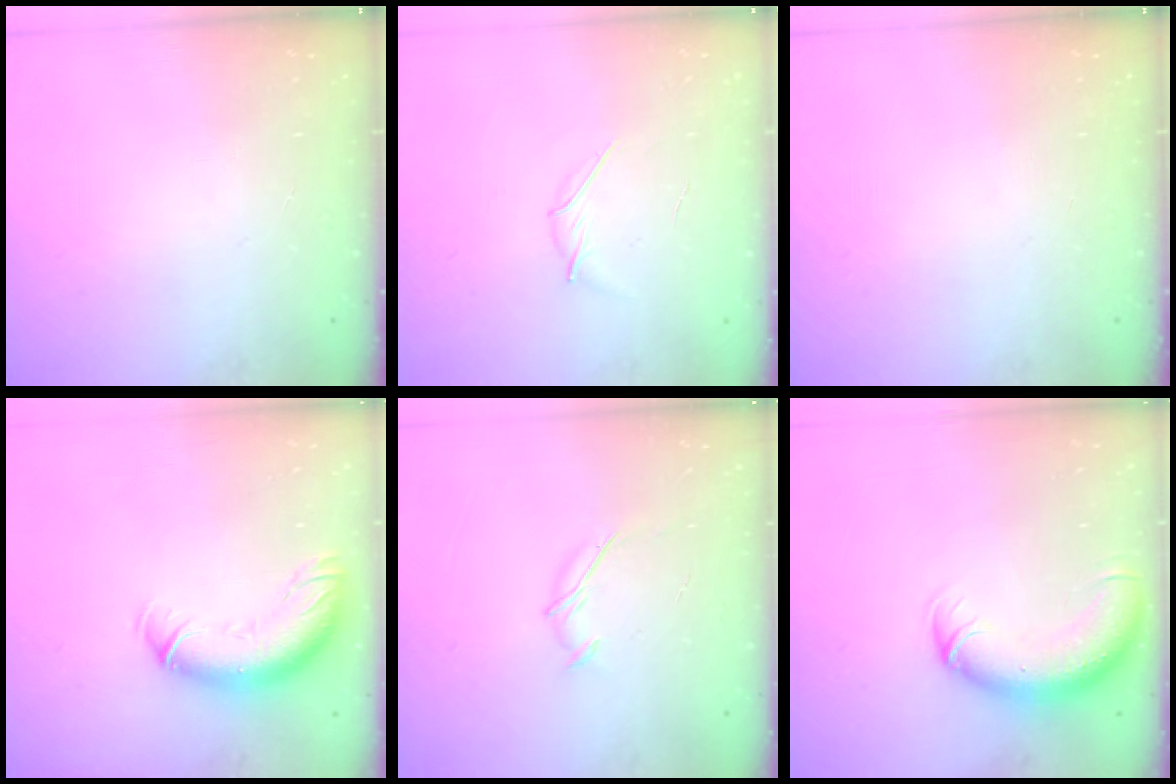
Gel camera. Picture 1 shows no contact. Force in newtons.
{"total": 3.3, "press": 3.2, "slide": 0.8}
{"total": 0.0}
{"total": 13.3, "press": 13.0, "slide": 2.9}
{"total": 5.4, "press": 5.4, "slide": 1.0}
{"total": 11.2, "press": 10.8, "slide": 2.9}